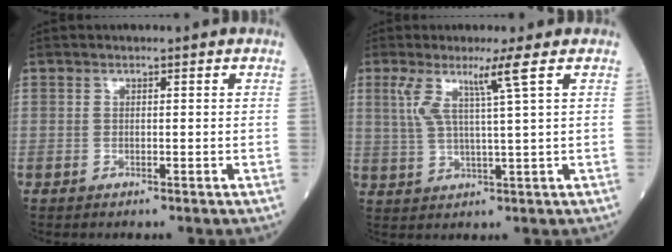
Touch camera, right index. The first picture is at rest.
{"total": 5.9, "force": [2.7, -1.2, 5.2], "torque": [-0.108, 0.000, 0.057]}